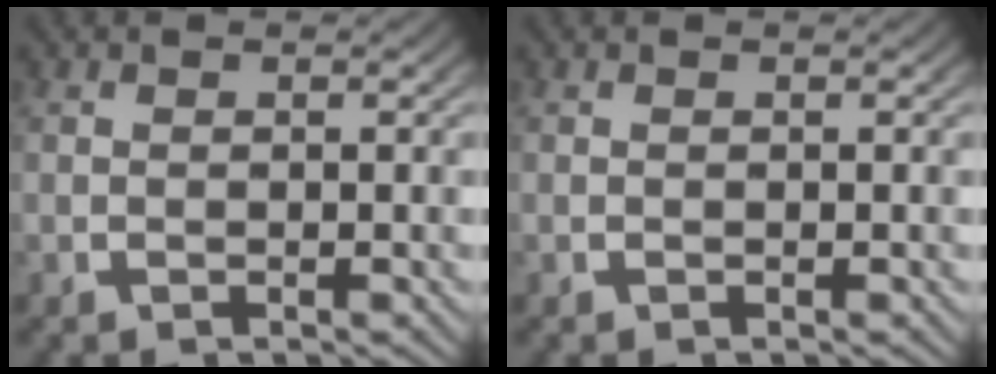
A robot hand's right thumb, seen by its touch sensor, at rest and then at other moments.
{"total": 0.0}